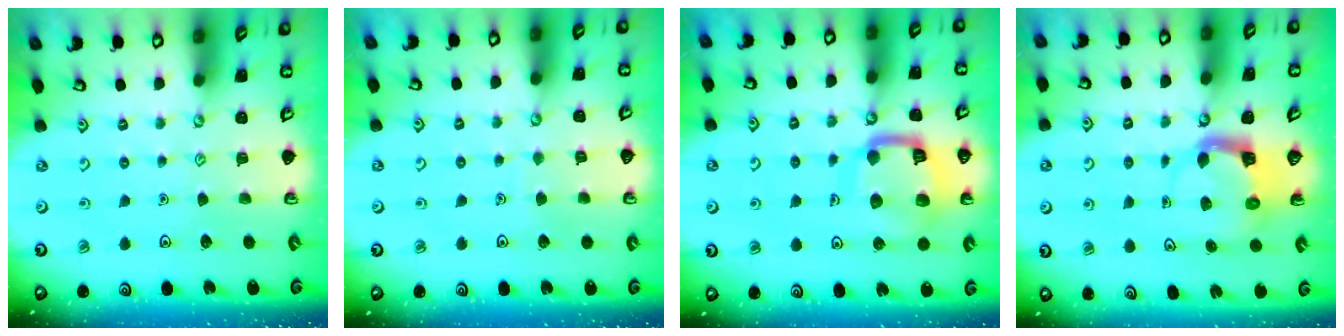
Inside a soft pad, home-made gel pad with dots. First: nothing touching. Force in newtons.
{"total": 2.8, "press": 2.8, "slide": 0.1}
{"total": 14.3, "press": 14.3, "slide": 1.5}
{"total": 3.7, "press": 3.6, "slide": 0.6}